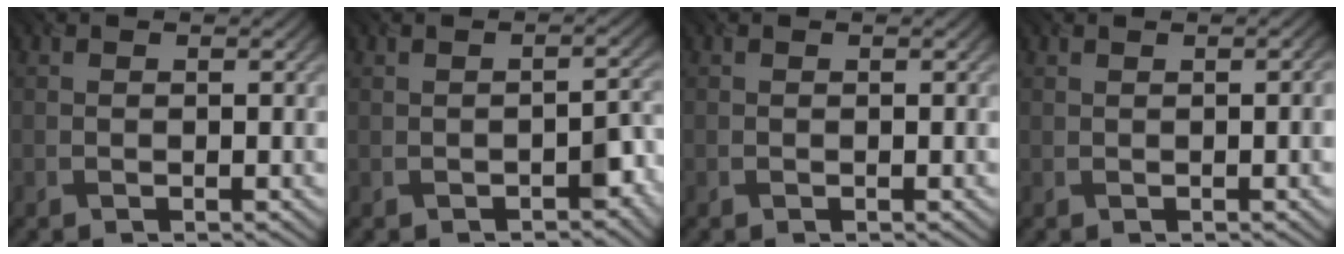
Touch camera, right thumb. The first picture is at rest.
{"total": 2.7, "force": [-1.4, 1.2, 2.1], "torque": [-0.026, 0.004, -0.019]}
{"total": 0.0}
{"total": 2.2, "force": [0.2, 0.4, 2.1], "torque": [-0.027, 0.009, 0.004]}